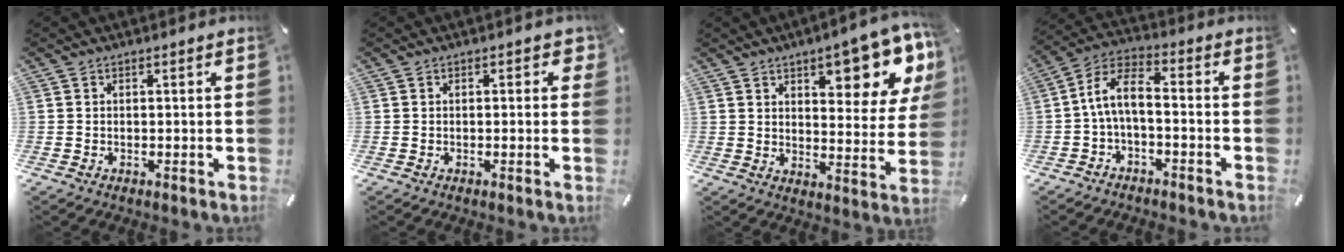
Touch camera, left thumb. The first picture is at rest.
{"total": 1.6, "force": [0.2, 1.0, 1.2], "torque": [-0.008, 0.000, -0.002]}
{"total": 14.4, "force": [8.9, 5.5, 9.9], "torque": [-0.121, -0.055, 0.145]}
{"total": 8.0, "force": [-1.5, 3.8, 6.9], "torque": [-0.149, 0.006, -0.031]}